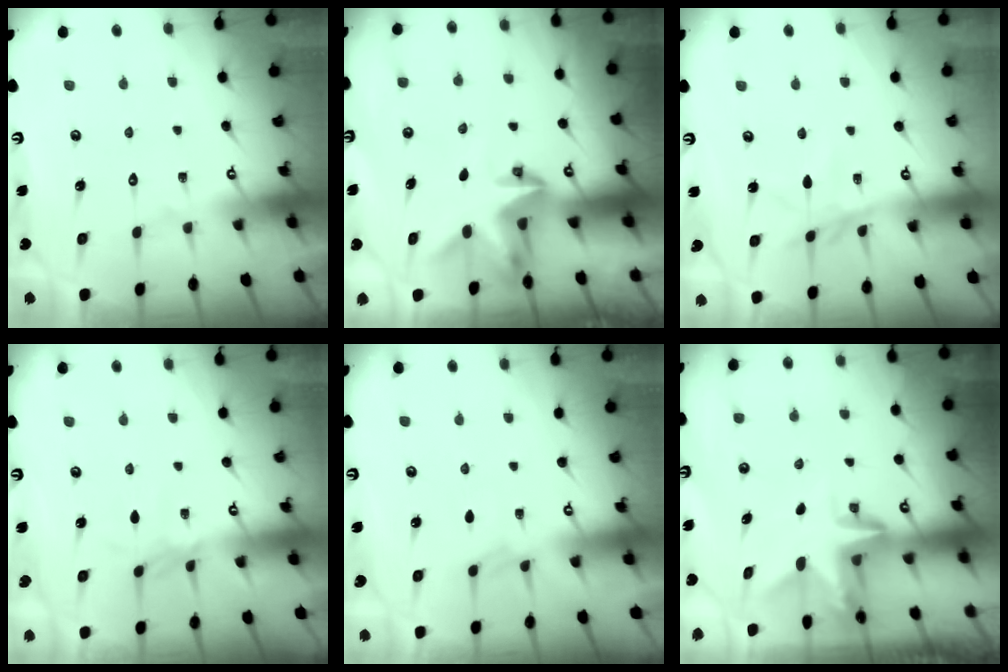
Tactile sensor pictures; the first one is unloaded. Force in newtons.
{"total": 3.2, "press": 3.2, "slide": 0.0}
{"total": 5.6, "press": 5.5, "slide": 0.6}
{"total": 2.6, "press": 2.5, "slide": 0.5}
{"total": 1.5, "press": 1.4, "slide": 0.3}
{"total": 3.0, "press": 3.0, "slide": 0.2}